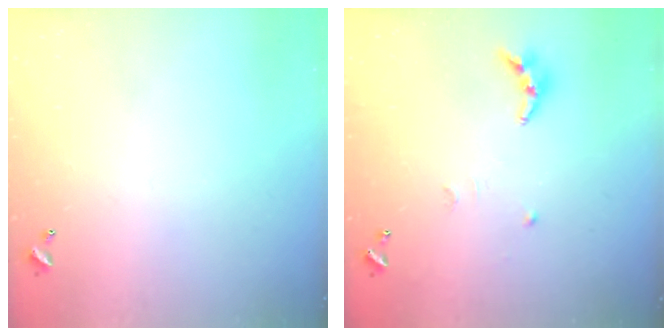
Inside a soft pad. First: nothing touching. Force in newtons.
{"total": 7.9, "press": 7.9, "slide": 0.2}